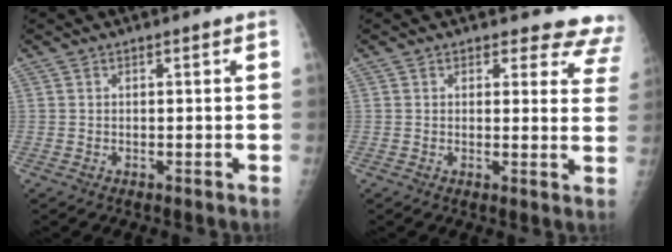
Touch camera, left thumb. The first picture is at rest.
{"total": 9.5, "force": [8.8, 3.6, 0.6], "torque": [0.050, -0.054, 0.061]}